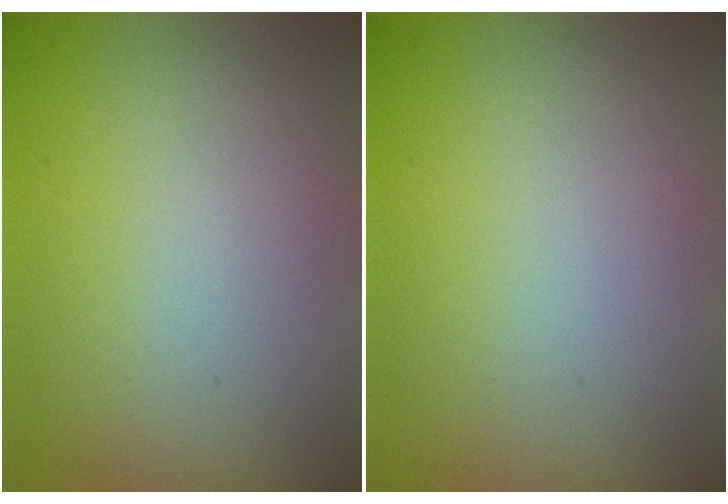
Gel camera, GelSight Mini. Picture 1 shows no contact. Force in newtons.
{"total": 0.0}